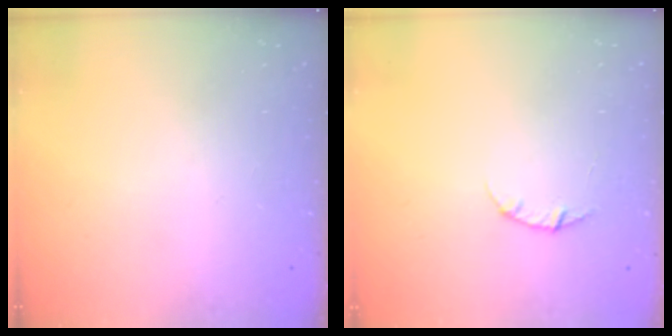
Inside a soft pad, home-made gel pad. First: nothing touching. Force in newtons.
{"total": 2.8, "press": 2.8, "slide": 0.4}